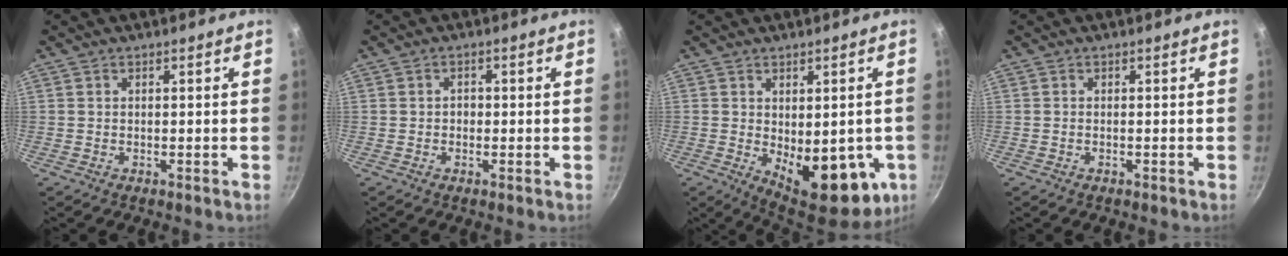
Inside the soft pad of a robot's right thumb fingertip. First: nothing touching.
{"total": 1.2, "force": [-0.3, 1.0, 0.6], "torque": [-0.007, 0.005, -0.005]}
{"total": 16.4, "force": [-3.5, 8.3, 13.7], "torque": [-0.133, -0.021, -0.028]}
{"total": 0.0}